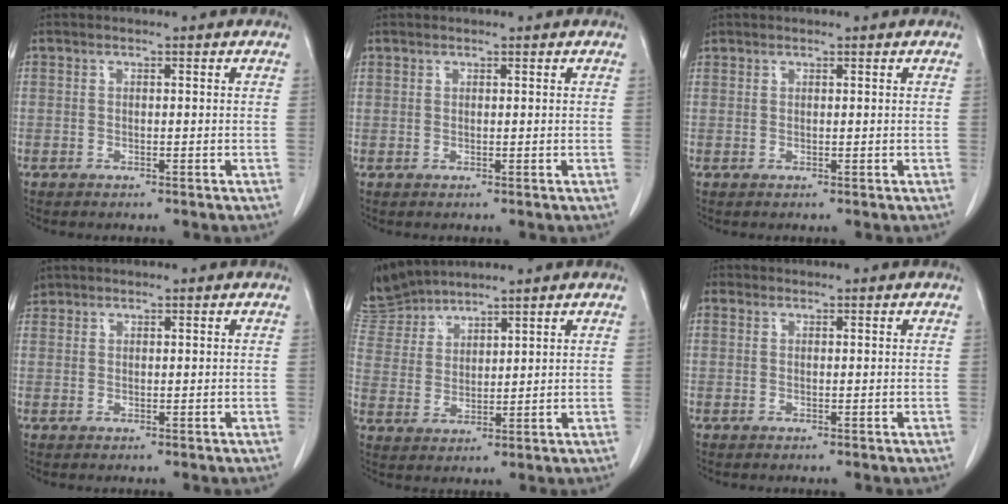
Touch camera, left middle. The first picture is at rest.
{"total": 0.6, "force": [0.5, 0.4, 0.0], "torque": [-0.002, -0.001, 0.008]}
{"total": 0.9, "force": [0.8, 0.5, -0.1], "torque": [-0.001, 0.008, 0.015]}
{"total": 1.6, "force": [1.3, 0.9, -0.1], "torque": [0.002, 0.011, 0.023]}
{"total": 7.7, "force": [7.6, 1.0, 0.3], "torque": [-0.019, 0.011, 0.165]}
{"total": 0.8, "force": [0.4, 0.7, 0.1], "torque": [0.002, 0.002, 0.004]}